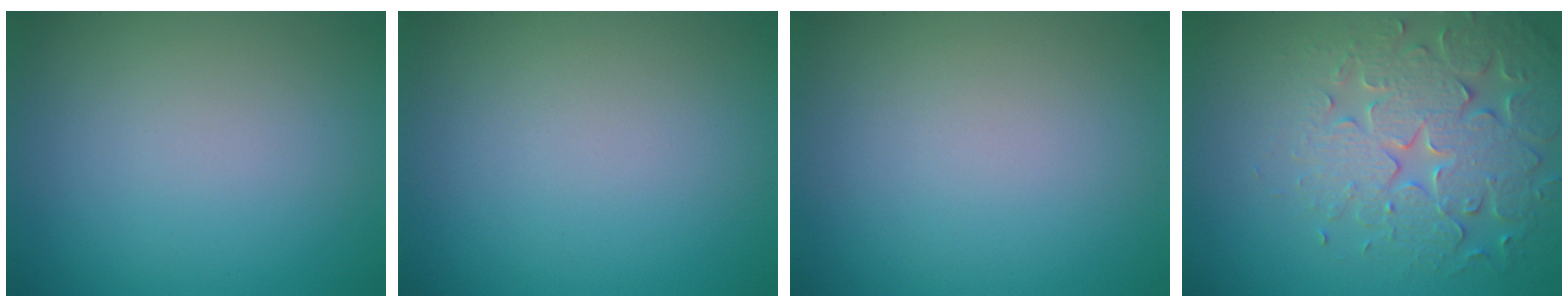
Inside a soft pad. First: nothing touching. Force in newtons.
{"total": 0.0}
{"total": 0.0}
{"total": 5.3, "press": 5.2, "slide": 1.1}